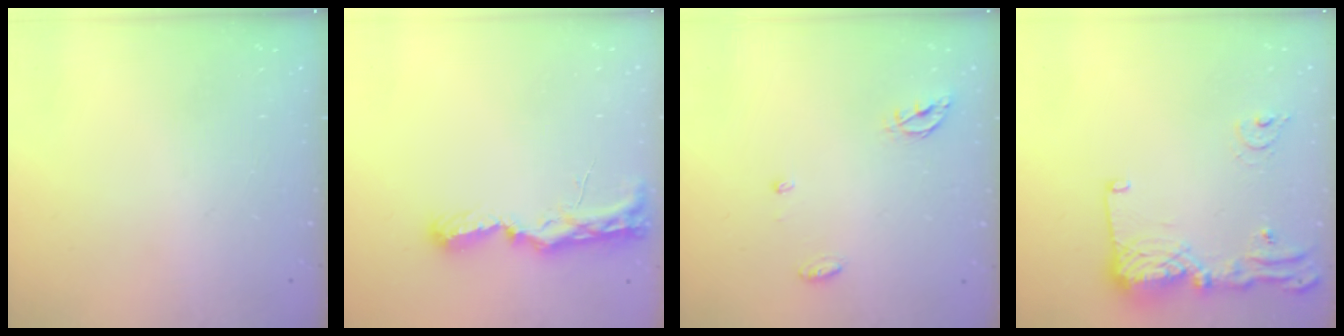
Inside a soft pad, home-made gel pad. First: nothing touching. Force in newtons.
{"total": 7.7, "press": 7.7, "slide": 0.5}
{"total": 4.4, "press": 4.4, "slide": 0.4}
{"total": 15.0, "press": 14.9, "slide": 1.6}